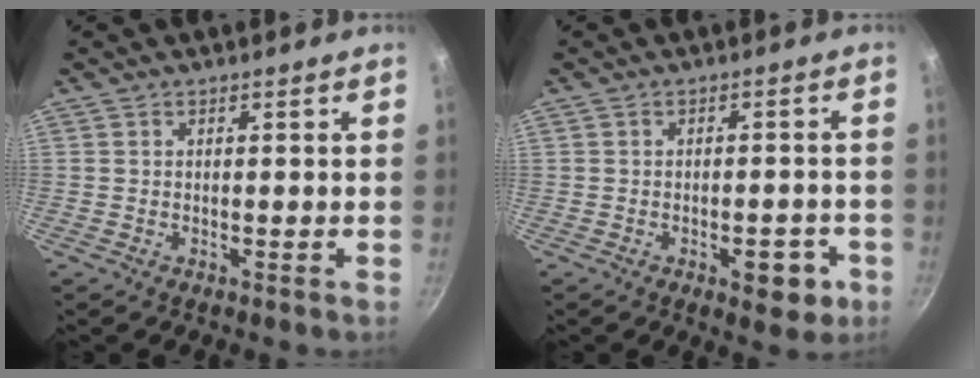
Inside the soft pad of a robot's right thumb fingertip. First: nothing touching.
{"total": 6.6, "force": [-2.6, 3.3, 5.1], "torque": [-0.040, 0.018, -0.027]}